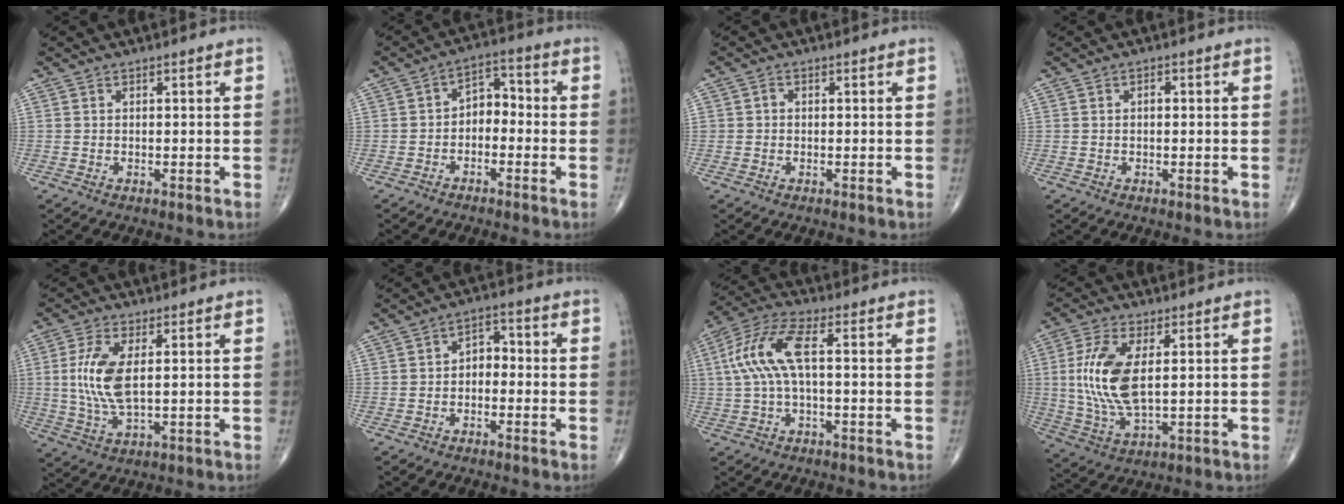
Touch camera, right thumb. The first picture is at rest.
{"total": 5.4, "force": [-1.6, 3.7, 3.5], "torque": [-0.032, 0.035, -0.042]}
{"total": 1.1, "force": [-0.1, 1.0, 0.4], "torque": [0.000, 0.004, -0.003]}
{"total": 0.8, "force": [0.0, 0.5, 0.6], "torque": [-0.006, 0.002, -0.003]}
{"total": 9.4, "force": [1.2, 3.9, 8.4], "torque": [-0.191, -0.007, 0.026]}
{"total": 4.0, "force": [-1.0, 2.8, 2.6], "torque": [-0.021, 0.024, -0.030]}
{"total": 10.0, "force": [0.8, 3.3, 9.4], "torque": [-0.226, 0.031, 0.013]}
{"total": 12.3, "force": [1.7, 5.2, 11.0], "torque": [-0.243, -0.010, 0.039]}